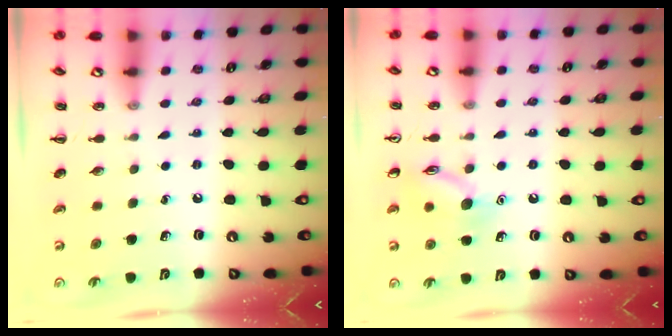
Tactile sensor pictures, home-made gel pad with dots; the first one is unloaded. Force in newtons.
{"total": 10.4, "press": 10.4, "slide": 0.4}